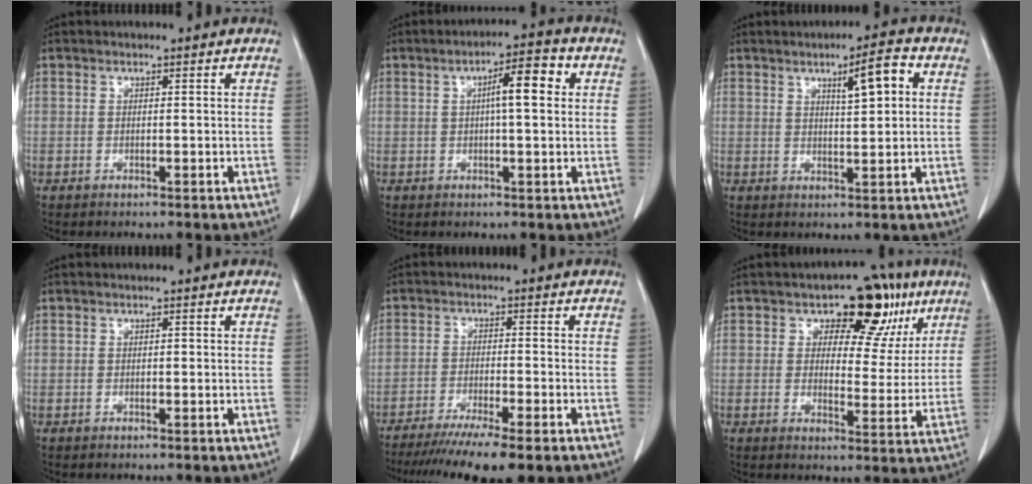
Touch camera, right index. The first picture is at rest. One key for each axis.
{"total": 6.5, "fx": 1.4, "fy": 1.0, "fz": 6.2, "tx": -0.097, "ty": 0.017, "tz": 0.018}
{"total": 2.5, "fx": 0.9, "fy": 0.3, "fz": 2.4, "tx": -0.036, "ty": 0.000, "tz": 0.013}
{"total": 0.0}
{"total": 11.7, "fx": -8.9, "fy": 0.3, "fz": 7.6, "tx": -0.114, "ty": -0.029, "tz": -0.138}
{"total": 11.2, "fx": 6.1, "fy": 6.5, "fz": 6.7, "tx": -0.060, "ty": 0.013, "tz": 0.078}